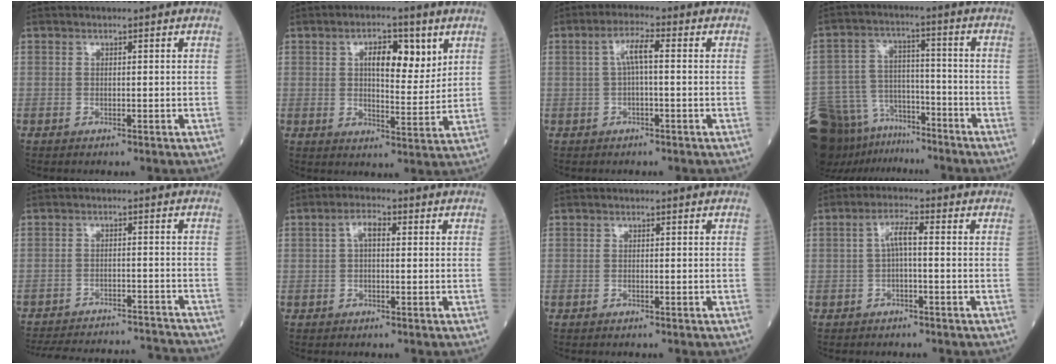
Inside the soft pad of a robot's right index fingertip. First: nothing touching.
{"total": 7.8, "force": [3.3, 3.0, 6.4], "torque": [-0.100, 0.002, 0.051]}
{"total": 4.0, "force": [0.4, 0.6, 3.9], "torque": [-0.076, 0.013, 0.008]}
{"total": 19.4, "force": [-14.8, 9.4, 8.3], "torque": [-0.212, -0.004, -0.249]}
{"total": 19.5, "force": [-18.5, 3.2, 5.1], "torque": [-0.115, -0.005, -0.246]}
{"total": 3.1, "force": [0.6, 1.3, 2.8], "torque": [-0.057, 0.016, 0.012]}
{"total": 0.0}
{"total": 3.4, "force": [0.0, 0.5, 3.4], "torque": [-0.063, 0.011, -0.001]}